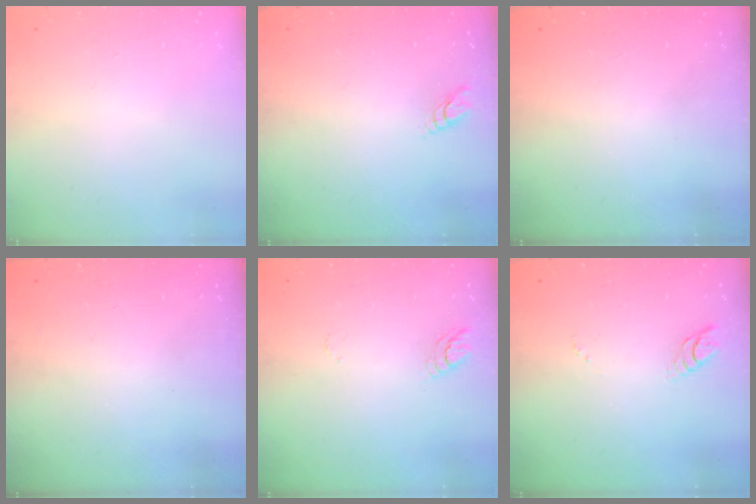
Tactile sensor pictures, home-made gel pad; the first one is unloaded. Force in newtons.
{"total": 2.6, "press": 2.6, "slide": 0.3}
{"total": 0.0}
{"total": 0.0}
{"total": 3.6, "press": 3.6, "slide": 0.4}
{"total": 4.1, "press": 4.0, "slide": 0.4}